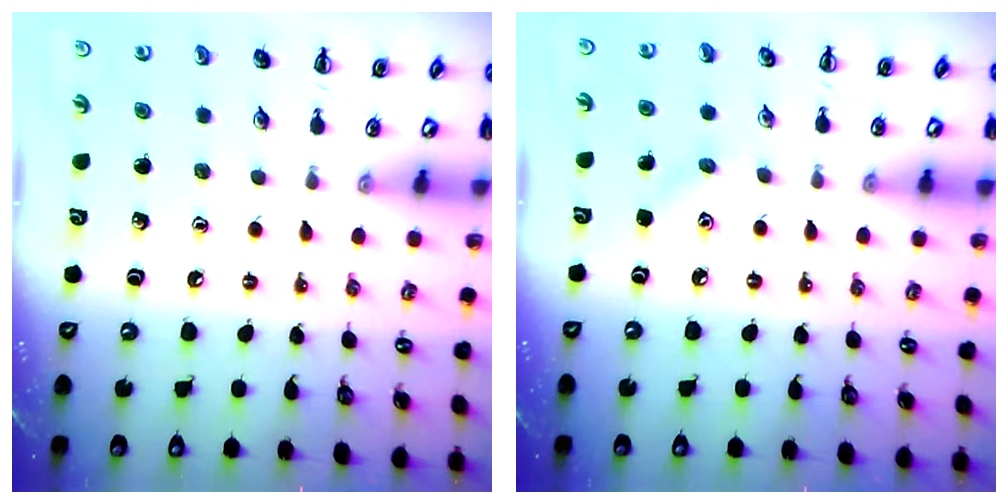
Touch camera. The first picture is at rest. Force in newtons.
{"total": 3.9, "press": 3.8, "slide": 0.9}